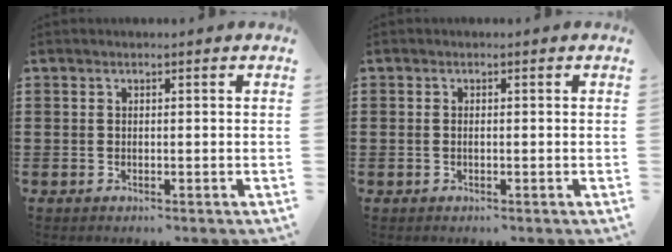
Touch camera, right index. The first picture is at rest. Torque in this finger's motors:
{"motor_torque": [-0.05, 0.71, -0.03, -0.01]}